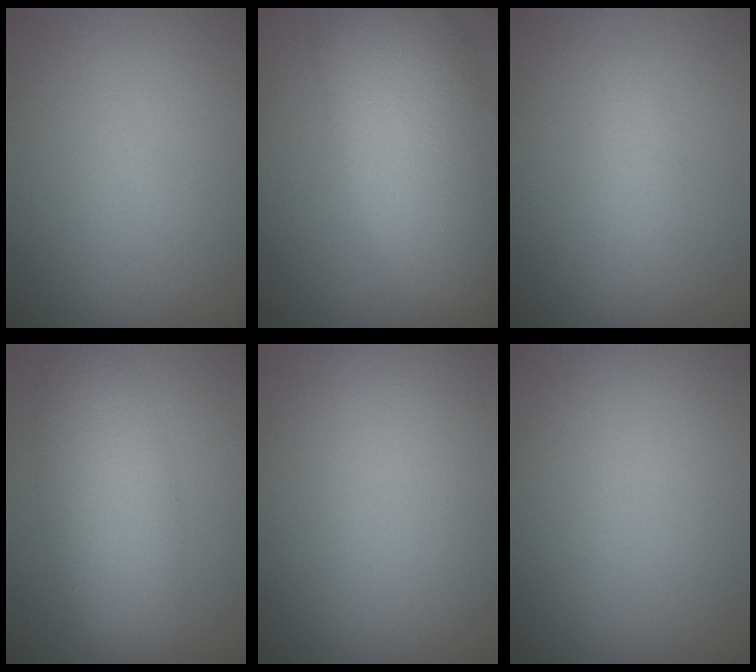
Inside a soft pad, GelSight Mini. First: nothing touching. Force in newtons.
{"total": 11.8, "press": 11.8, "slide": 0.9}
{"total": 1.3, "press": 1.3, "slide": 0.0}
{"total": 6.0, "press": 6.0, "slide": 0.2}
{"total": 0.0}
{"total": 0.0}